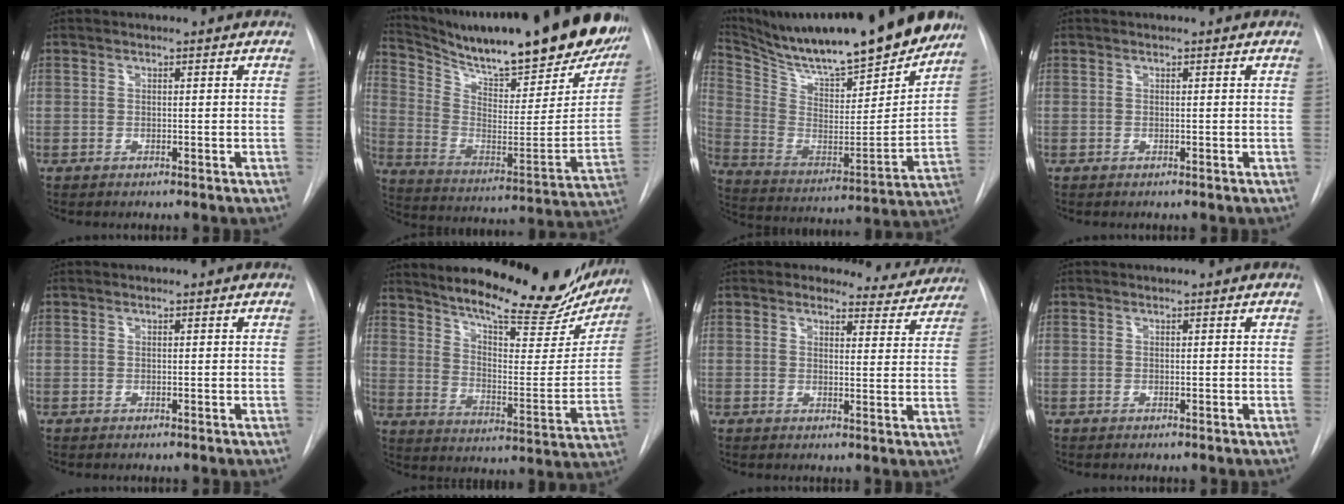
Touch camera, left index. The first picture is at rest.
{"total": 32.3, "force": [26.9, 5.5, 16.9], "torque": [-0.283, -0.082, 0.375]}
{"total": 26.8, "force": [23.2, 3.3, 13.0], "torque": [-0.235, -0.051, 0.353]}
{"total": 0.0}
{"total": 0.0}
{"total": 24.7, "force": [21.4, 5.3, 11.3], "torque": [-0.165, -0.050, 0.280]}
{"total": 6.8, "force": [6.3, 2.5, -0.1], "torque": [0.019, -0.020, 0.058]}
{"total": 0.0}